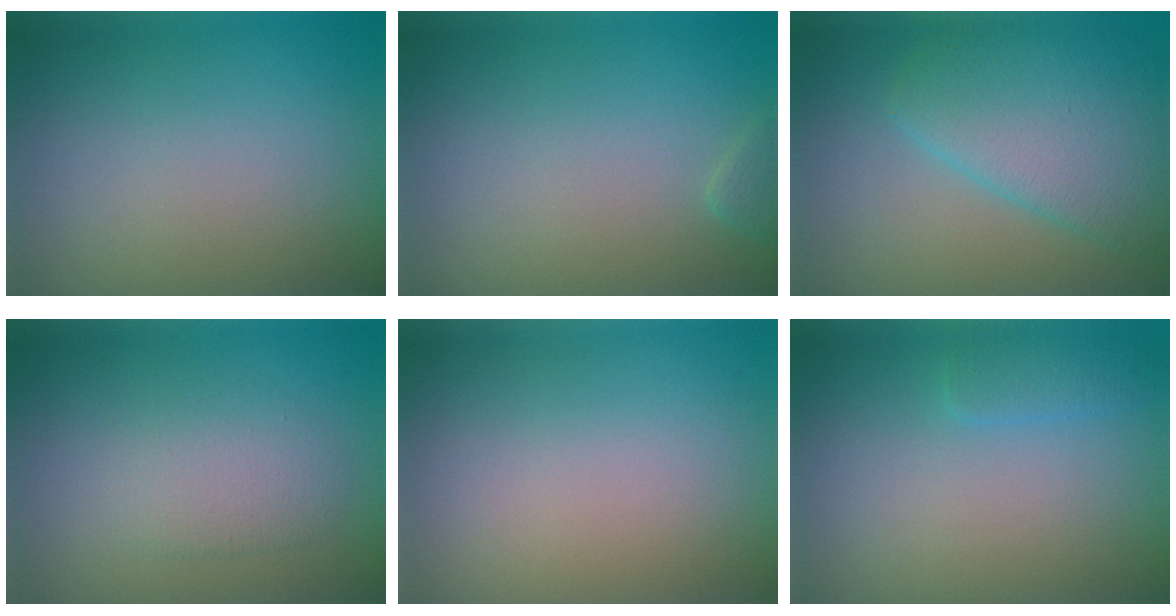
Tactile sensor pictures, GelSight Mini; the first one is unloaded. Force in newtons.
{"total": 0.6, "press": 0.6, "slide": 0.1}
{"total": 6.9, "press": 6.9, "slide": 0.2}
{"total": 2.4, "press": 2.3, "slide": 0.4}
{"total": 0.0}
{"total": 1.6, "press": 1.6, "slide": 0.0}